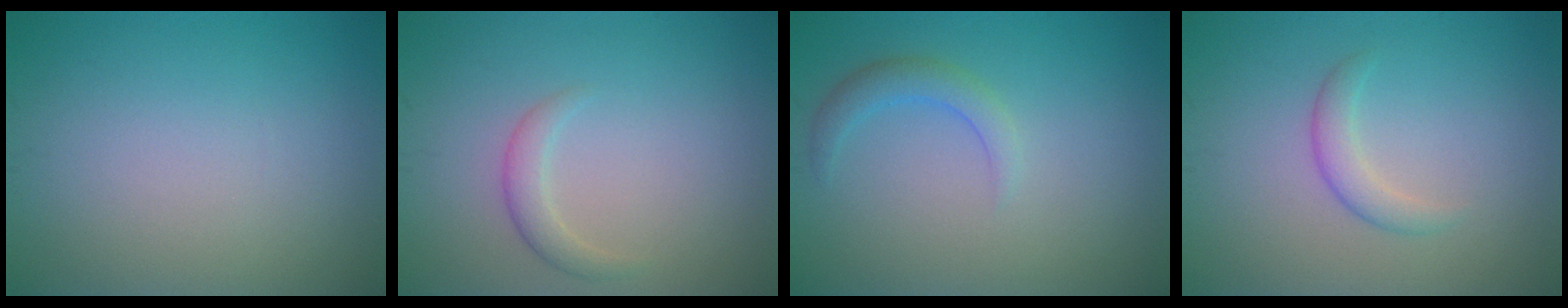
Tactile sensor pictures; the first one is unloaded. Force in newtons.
{"total": 1.6, "press": 1.6, "slide": 0.1}
{"total": 2.0, "press": 2.0, "slide": 0.1}
{"total": 1.8, "press": 1.8, "slide": 0.1}